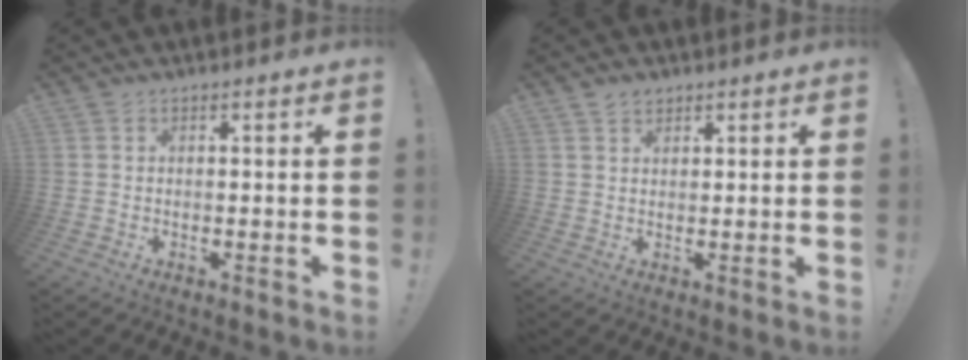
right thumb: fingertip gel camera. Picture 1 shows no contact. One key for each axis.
{"total": 2.1, "fx": 1.6, "fy": 1.3, "fz": 0.5, "tx": 0.004, "ty": -0.008, "tz": 0.027}